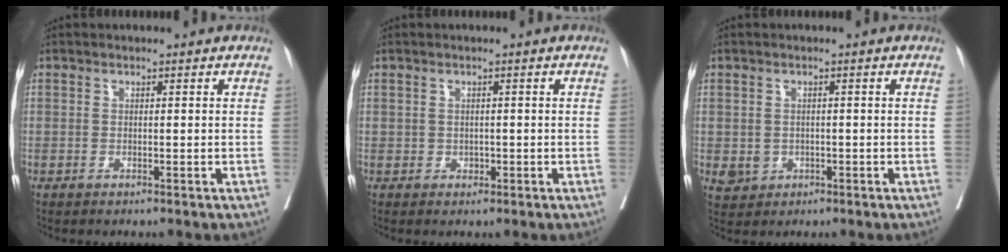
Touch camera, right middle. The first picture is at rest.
{"total": 0.9, "force": [-0.2, 0.8, 0.2], "torque": [0.001, 0.003, -0.001]}
{"total": 2.9, "force": [-0.7, 2.7, 0.7], "torque": [-0.004, 0.004, -0.001]}